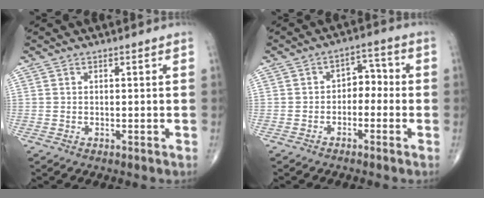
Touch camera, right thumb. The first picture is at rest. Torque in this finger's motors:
{"motor_torque": [0.01, -0.43, 0.44, 0.03, -0.02]}